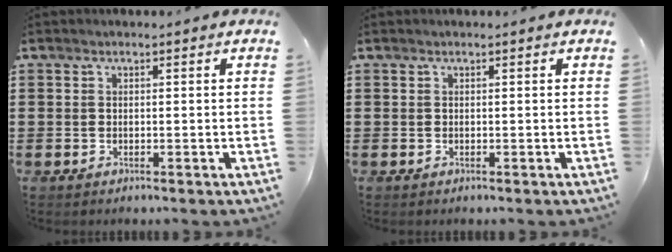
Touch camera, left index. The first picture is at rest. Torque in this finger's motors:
{"motor_torque": [0.00, 0.00, 0.00, 0.00]}